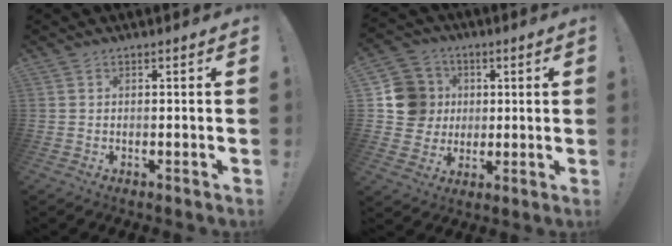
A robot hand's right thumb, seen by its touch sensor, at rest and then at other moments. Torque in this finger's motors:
{"motor_torque": [0.16, 0.12, 0.14, 0.18, 0.21]}